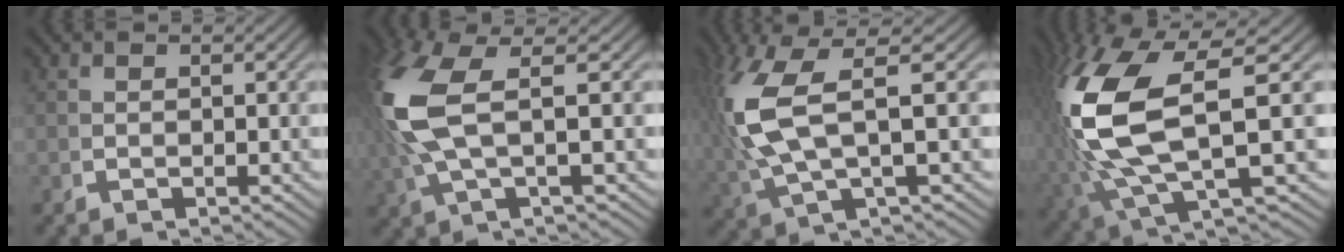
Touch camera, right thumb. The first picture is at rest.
{"total": 7.9, "force": [1.6, 3.2, 7.1], "torque": [-0.177, -0.001, 0.039]}
{"total": 9.0, "force": [0.8, 4.4, 7.8], "torque": [-0.175, -0.010, 0.023]}
{"total": 14.2, "force": [-0.2, 7.4, 12.2], "torque": [-0.275, -0.033, 0.018]}